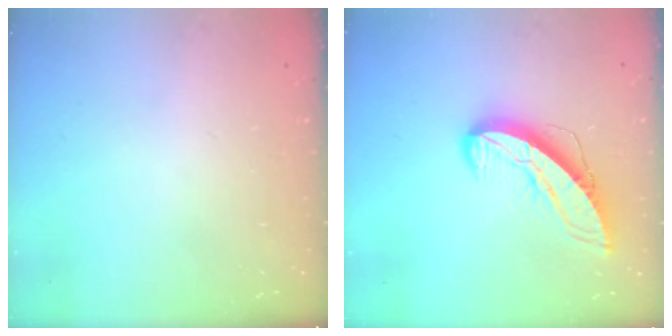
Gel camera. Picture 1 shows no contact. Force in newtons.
{"total": 11.2, "press": 11.1, "slide": 1.0}